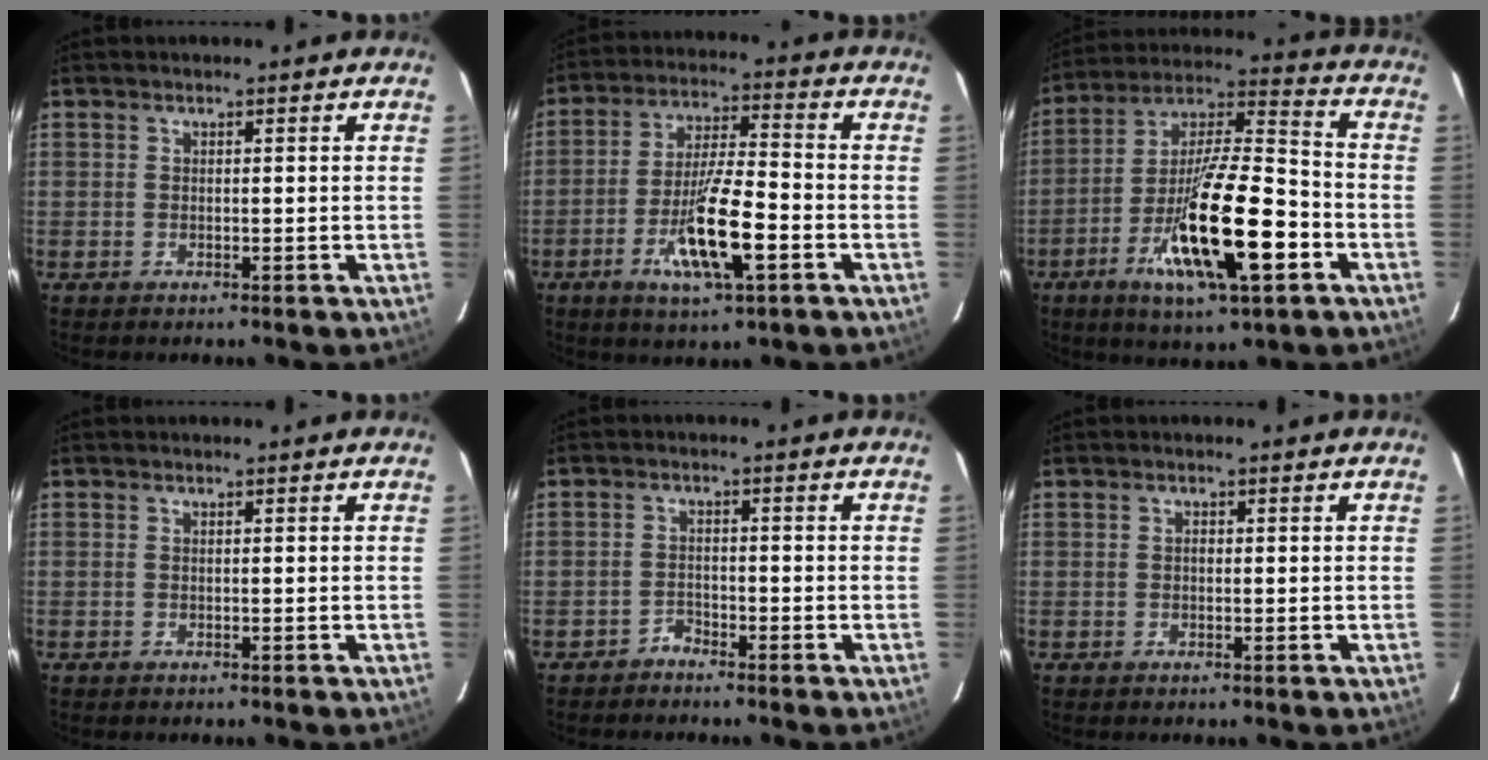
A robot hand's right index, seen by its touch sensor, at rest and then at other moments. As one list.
[{"total": 12.6, "force": [-5.0, 2.4, 11.4], "torque": [-0.221, -0.012, -0.090]}, {"total": 20.6, "force": [-8.0, 4.7, 18.4], "torque": [-0.337, -0.016, -0.139]}, {"total": 0.0}, {"total": 1.9, "force": [-1.7, 0.7, -0.1], "torque": [0.003, 0.006, -0.034]}, {"total": 0.5, "force": [0.0, 0.4, 0.3], "torque": [-0.005, 0.004, -0.001]}]